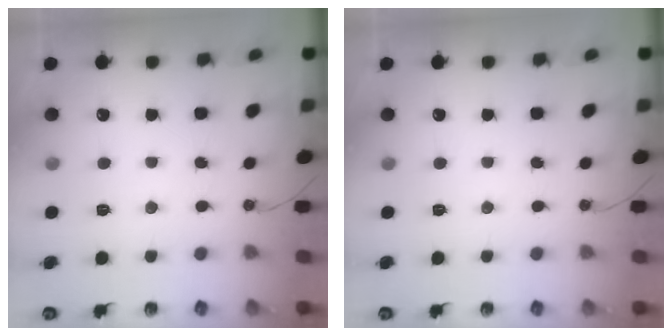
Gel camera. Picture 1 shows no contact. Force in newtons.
{"total": 0.0}